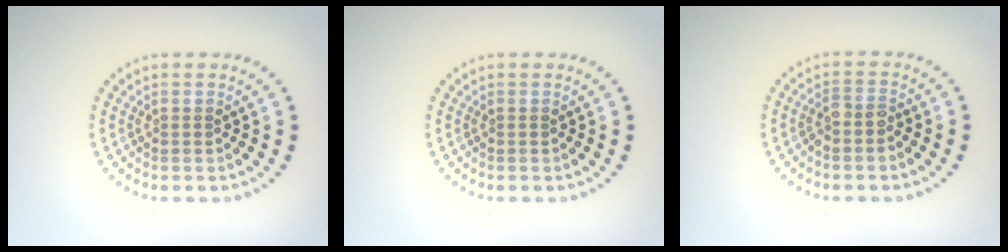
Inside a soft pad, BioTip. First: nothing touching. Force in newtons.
{"total": 0.0}
{"total": 1.8, "press": 1.5, "slide": 1.0}